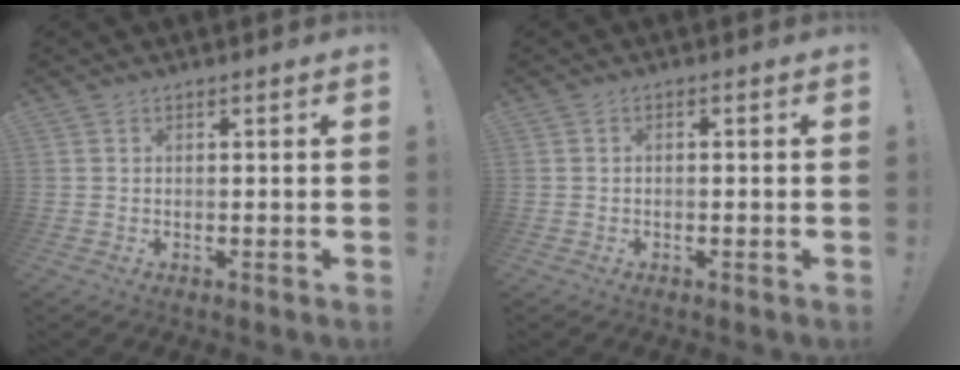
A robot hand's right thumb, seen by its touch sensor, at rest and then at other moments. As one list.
[{"total": 0.9, "force": [-0.7, 0.0, 0.6], "torque": [-0.016, 0.003, -0.011]}]